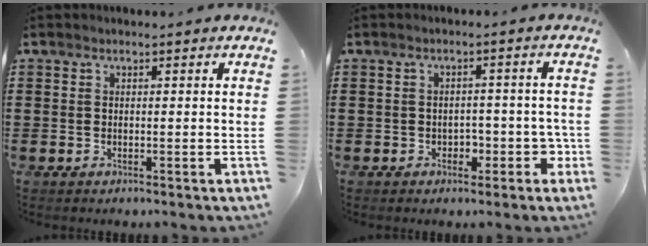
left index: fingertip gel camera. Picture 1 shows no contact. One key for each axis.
{"total": 3.0, "fx": -1.2, "fy": 2.3, "fz": 1.4, "tx": -0.029, "ty": 0.002, "tz": -0.029}